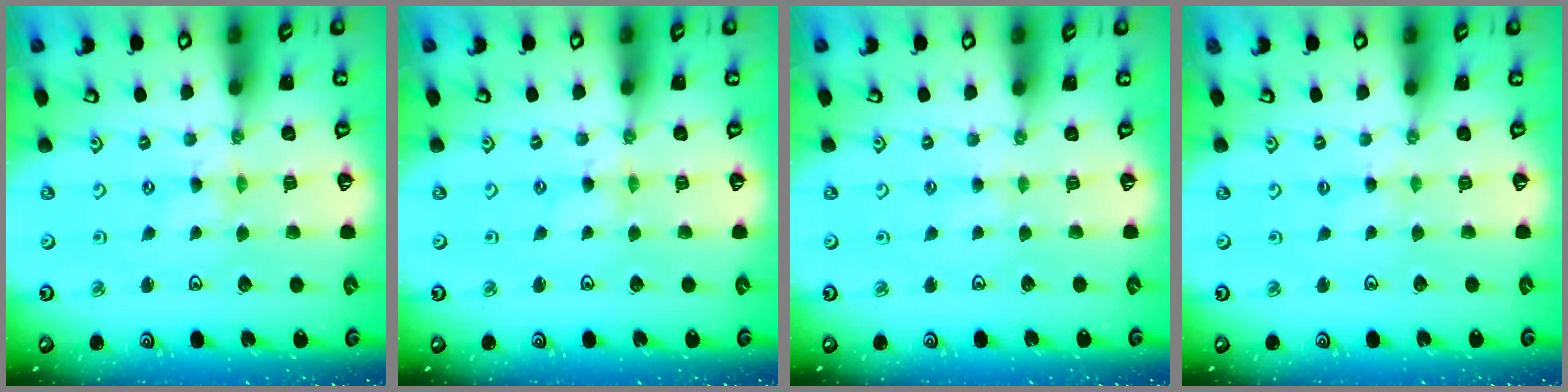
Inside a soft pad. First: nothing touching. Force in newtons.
{"total": 1.3, "press": 1.3, "slide": 0.2}
{"total": 2.1, "press": 2.0, "slide": 0.4}
{"total": 1.9, "press": 1.9, "slide": 0.4}